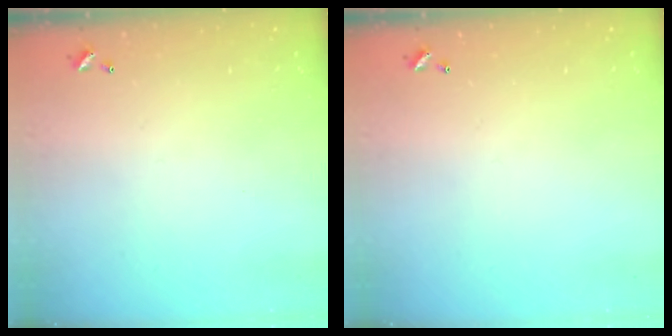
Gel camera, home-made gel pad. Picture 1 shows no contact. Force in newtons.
{"total": 0.0}